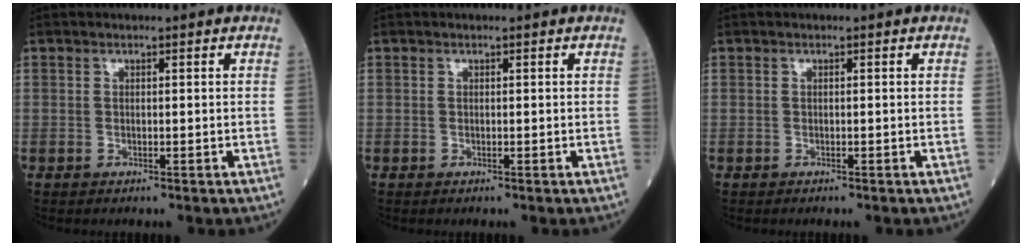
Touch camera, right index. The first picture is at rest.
{"total": 0.0}
{"total": 0.0}